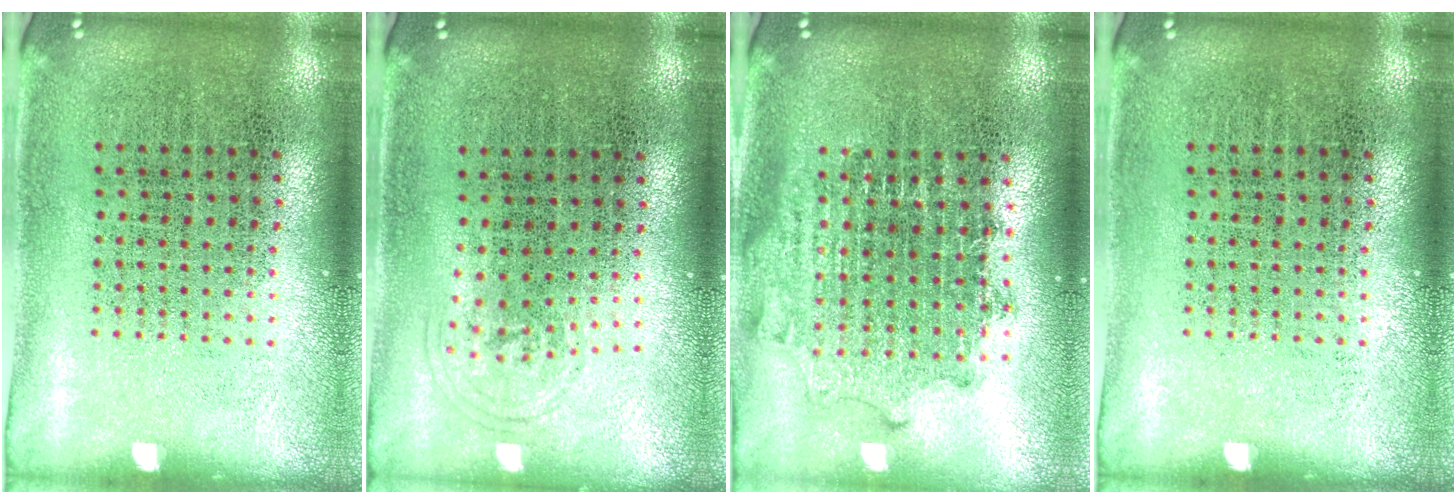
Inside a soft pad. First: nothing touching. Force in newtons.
{"total": 0.8, "press": 0.6, "slide": 0.5}
{"total": 1.8, "press": 1.4, "slide": 1.0}
{"total": 0.0}